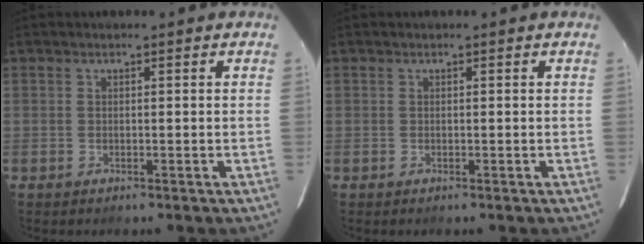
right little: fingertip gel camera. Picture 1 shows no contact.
{"total": 0.0}